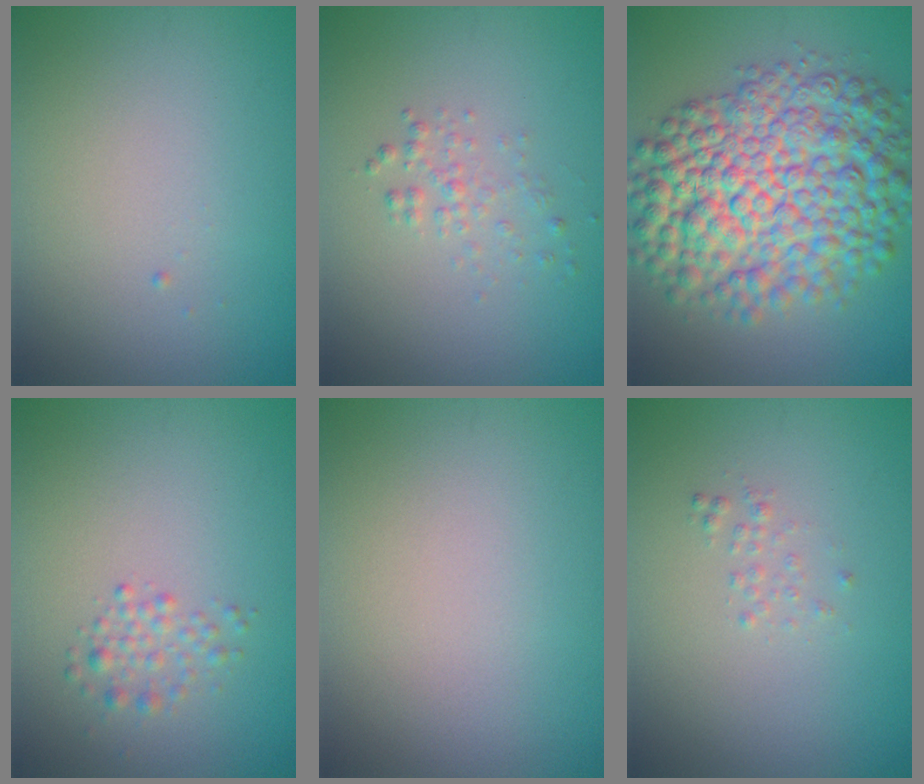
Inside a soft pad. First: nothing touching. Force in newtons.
{"total": 1.4, "press": 1.4, "slide": 0.0}
{"total": 12.0, "press": 12.0, "slide": 0.1}
{"total": 1.6, "press": 1.6, "slide": 0.1}
{"total": 0.0}
{"total": 0.7, "press": 0.7, "slide": 0.1}